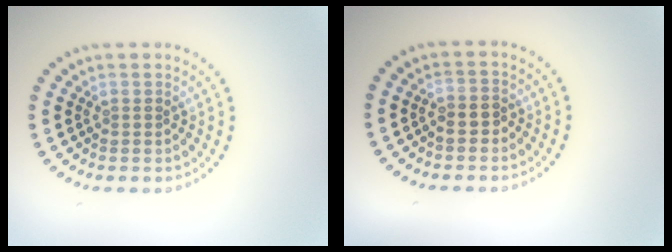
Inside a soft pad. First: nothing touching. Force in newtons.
{"total": 1.3, "press": 1.2, "slide": 0.6}